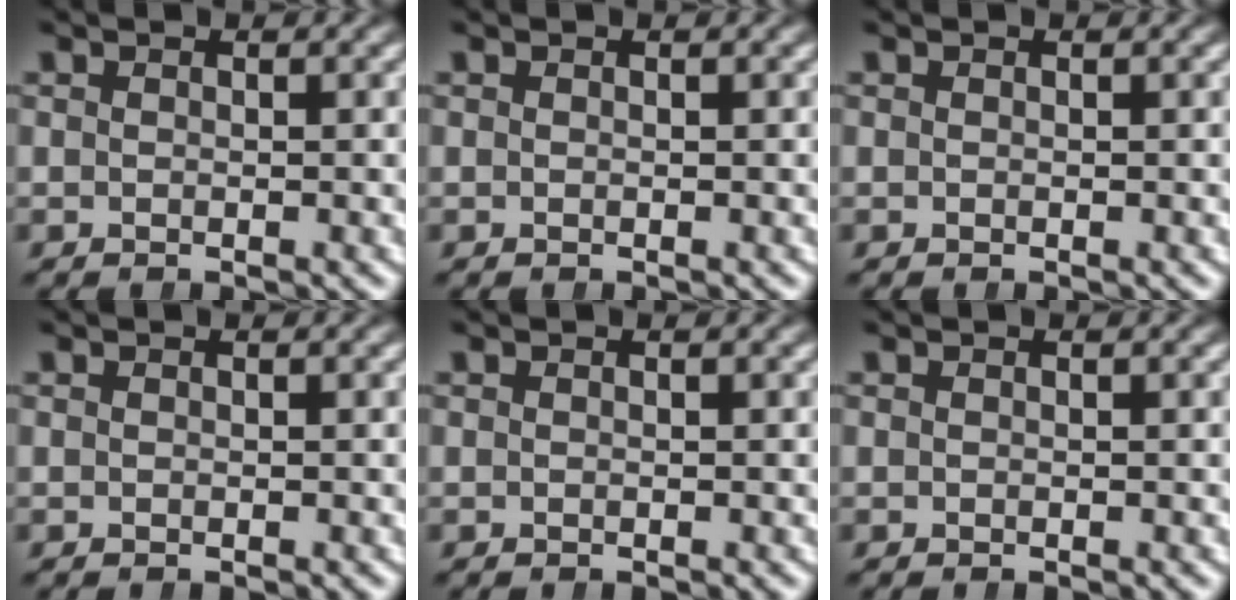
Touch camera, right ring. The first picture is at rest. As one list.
[{"total": 0.0}, {"total": 0.0}, {"total": 0.0}, {"total": 0.0}, {"total": 0.0}]